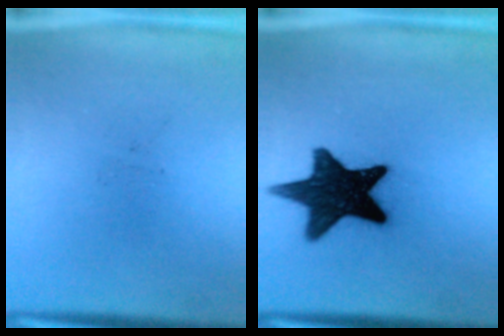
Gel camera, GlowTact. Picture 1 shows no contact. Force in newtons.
{"total": 15.9}